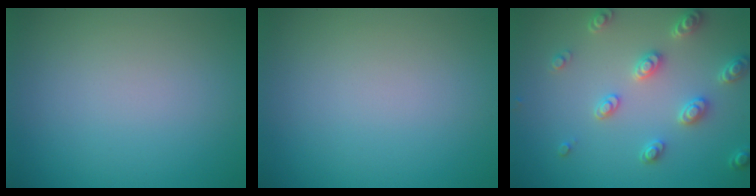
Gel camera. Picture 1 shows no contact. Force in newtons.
{"total": 0.0}
{"total": 3.6, "press": 3.2, "slide": 1.6}